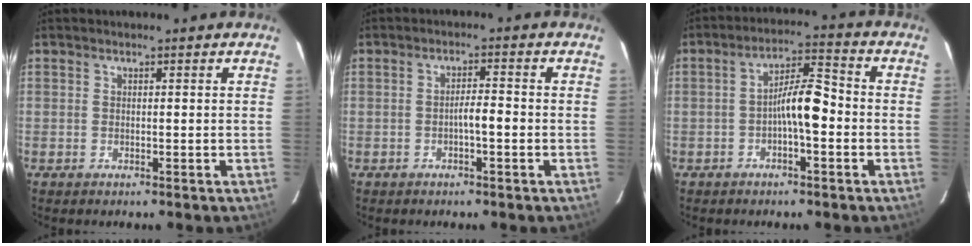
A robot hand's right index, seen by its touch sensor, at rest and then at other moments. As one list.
[{"total": 2.7, "force": [-0.9, 0.3, 2.5], "torque": [-0.038, 0.004, -0.016]}, {"total": 7.0, "force": [-1.5, 1.5, 6.6], "torque": [-0.114, 0.025, -0.027]}]